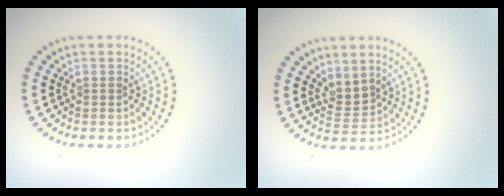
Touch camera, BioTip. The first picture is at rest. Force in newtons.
{"total": 1.8, "press": 1.3, "slide": 1.3}